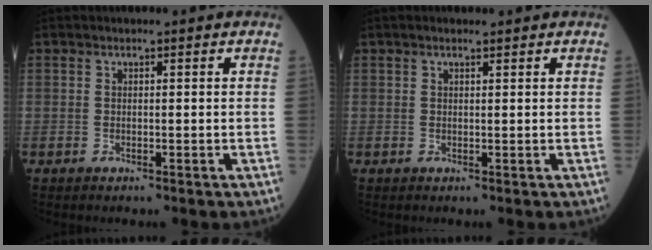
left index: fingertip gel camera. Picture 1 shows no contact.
{"total": 1.3, "force": [1.0, 0.2, 0.8], "torque": [-0.017, 0.010, 0.017]}